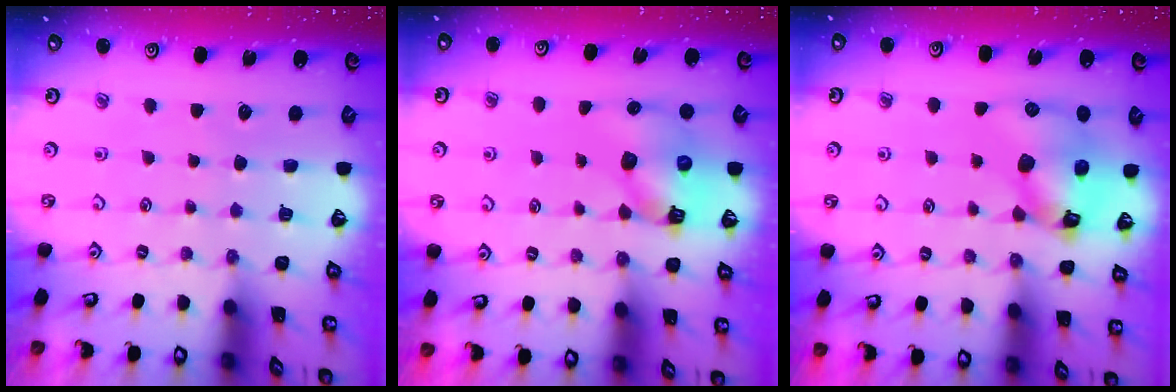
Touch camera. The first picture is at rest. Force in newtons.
{"total": 9.8, "press": 9.7, "slide": 1.7}
{"total": 12.1, "press": 12.0, "slide": 1.0}